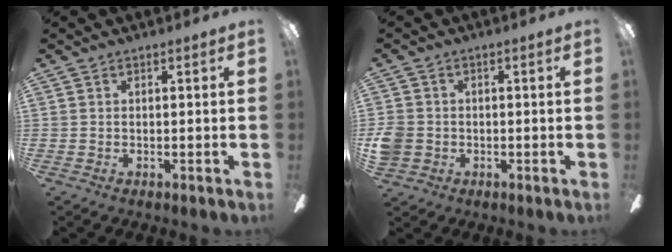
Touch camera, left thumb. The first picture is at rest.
{"total": 4.2, "force": [-0.7, 3.9, 1.4], "torque": [-0.040, 0.009, -0.013]}